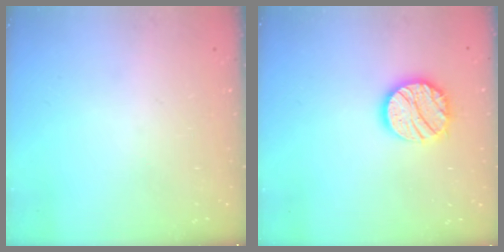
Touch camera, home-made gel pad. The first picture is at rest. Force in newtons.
{"total": 14.9, "press": 14.8, "slide": 1.1}